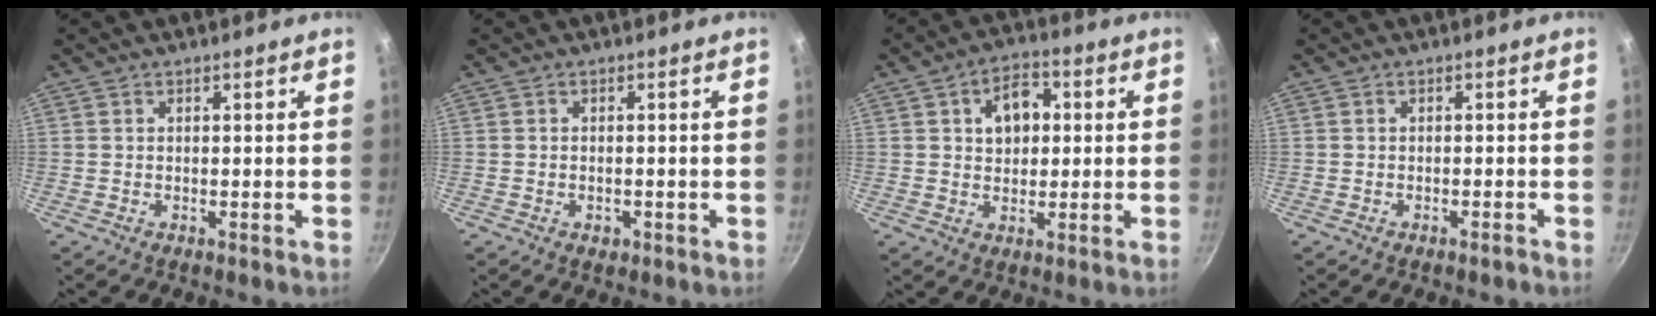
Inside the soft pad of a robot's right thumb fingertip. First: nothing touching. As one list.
[{"total": 1.6, "force": [-0.7, 1.1, 1.0], "torque": [-0.014, 0.002, -0.007]}, {"total": 7.7, "force": [1.6, 5.5, 5.2], "torque": [-0.047, 0.011, 0.020]}, {"total": 0.9, "force": [-0.7, 0.2, 0.4], "torque": [-0.011, 0.009, -0.009]}]